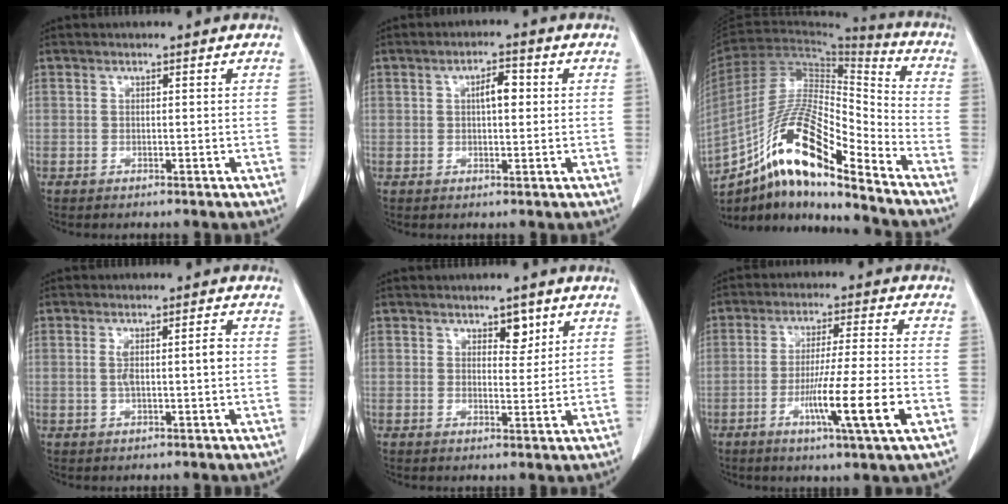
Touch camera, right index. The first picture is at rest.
{"total": 3.5, "force": [0.6, 1.2, 3.2], "torque": [-0.054, 0.007, 0.009]}
{"total": 19.4, "force": [-13.1, 2.5, 14.0], "torque": [-0.281, -0.003, -0.237]}
{"total": 3.7, "force": [0.1, 0.4, 3.6], "torque": [-0.067, 0.009, 0.004]}
{"total": 2.9, "force": [1.7, 1.6, 1.7], "torque": [-0.018, -0.003, 0.027]}
{"total": 11.7, "force": [-4.2, -0.9, 10.9], "torque": [-0.192, -0.019, -0.073]}